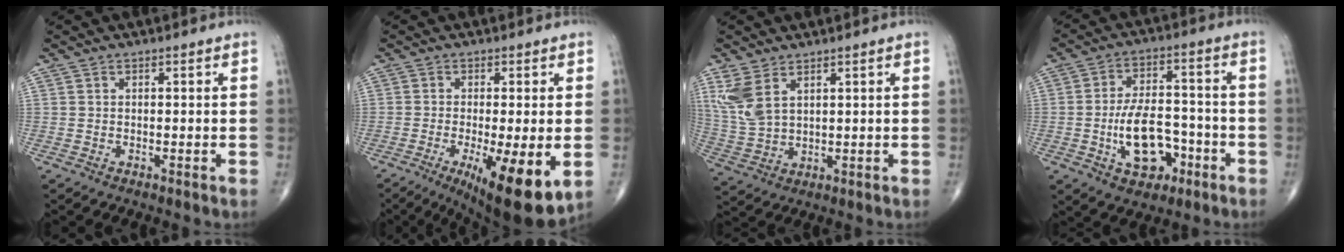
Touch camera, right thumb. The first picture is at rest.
{"total": 13.8, "force": [-4.1, 3.5, 12.6], "torque": [-0.175, -0.023, -0.054]}
{"total": 7.7, "force": [3.9, 3.7, 5.4], "torque": [-0.126, -0.009, 0.092]}
{"total": 11.9, "force": [-4.0, 7.0, 8.7], "torque": [-0.122, 0.034, -0.060]}